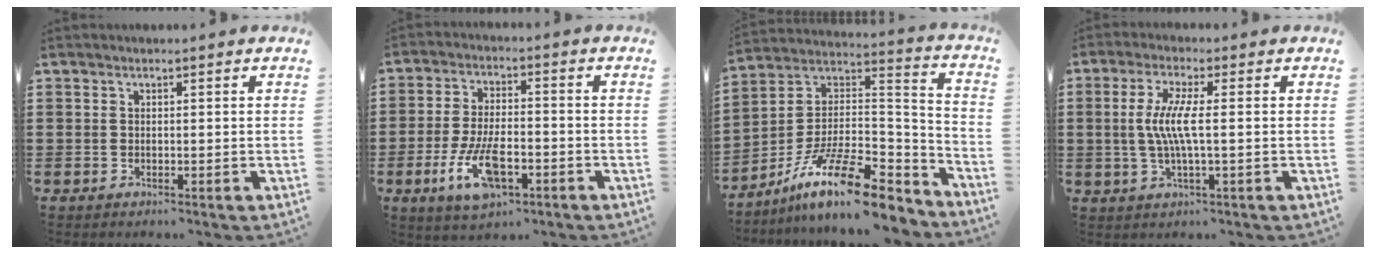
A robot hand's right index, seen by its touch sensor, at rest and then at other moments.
{"total": 9.1, "force": [-3.8, 3.7, 7.3], "torque": [-0.162, -0.007, -0.070]}
{"total": 15.9, "force": [-10.9, 4.6, 10.6], "torque": [-0.195, 0.030, -0.191]}
{"total": 6.0, "force": [-0.2, 0.5, 6.0], "torque": [-0.132, -0.014, -0.015]}